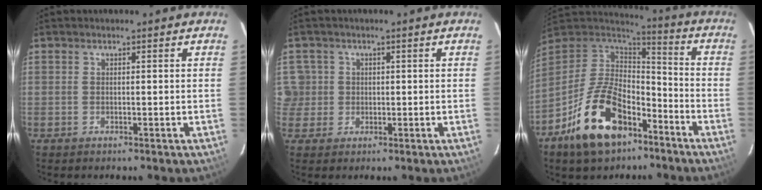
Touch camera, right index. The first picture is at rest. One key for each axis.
{"total": 4.1, "fx": 0.3, "fy": 4.1, "fz": 0.1, "tx": 0.018, "ty": 0.023, "tz": 0.008}
{"total": 19.6, "fx": -10.8, "fy": 10.8, "fz": 12.3, "tx": -0.254, "ty": 0.007, "tz": -0.180}